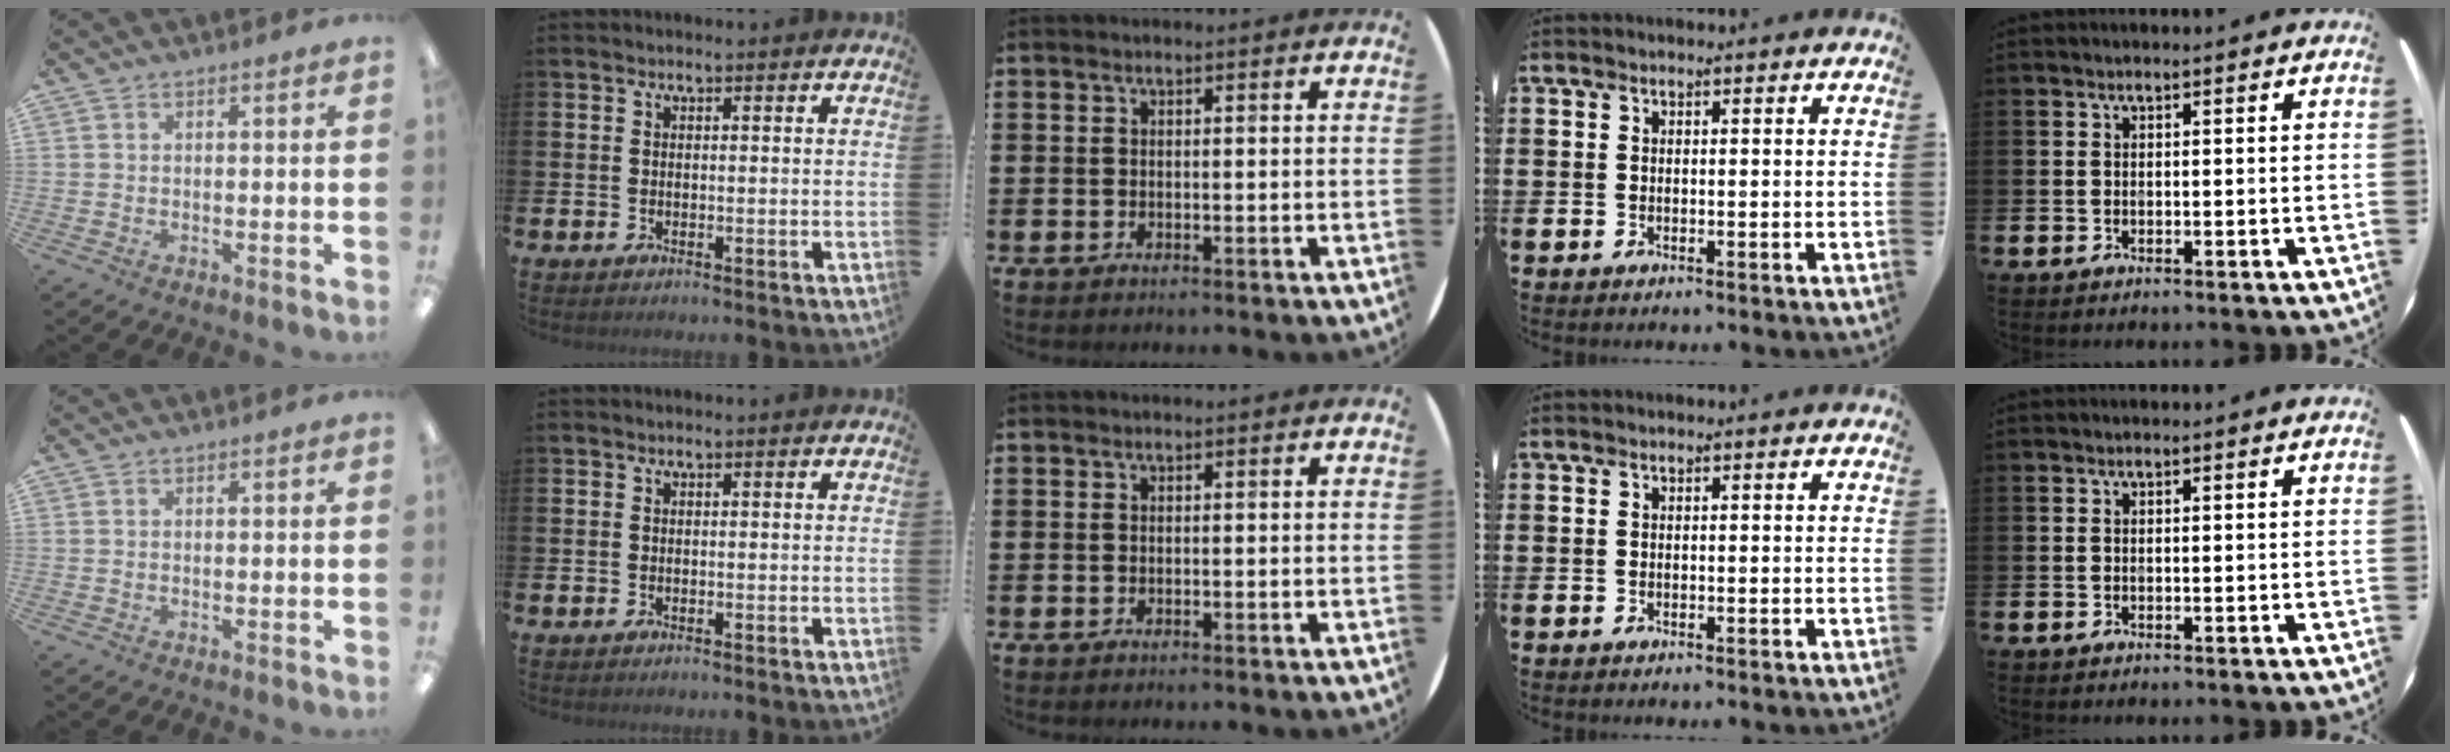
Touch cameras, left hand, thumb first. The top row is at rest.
{}